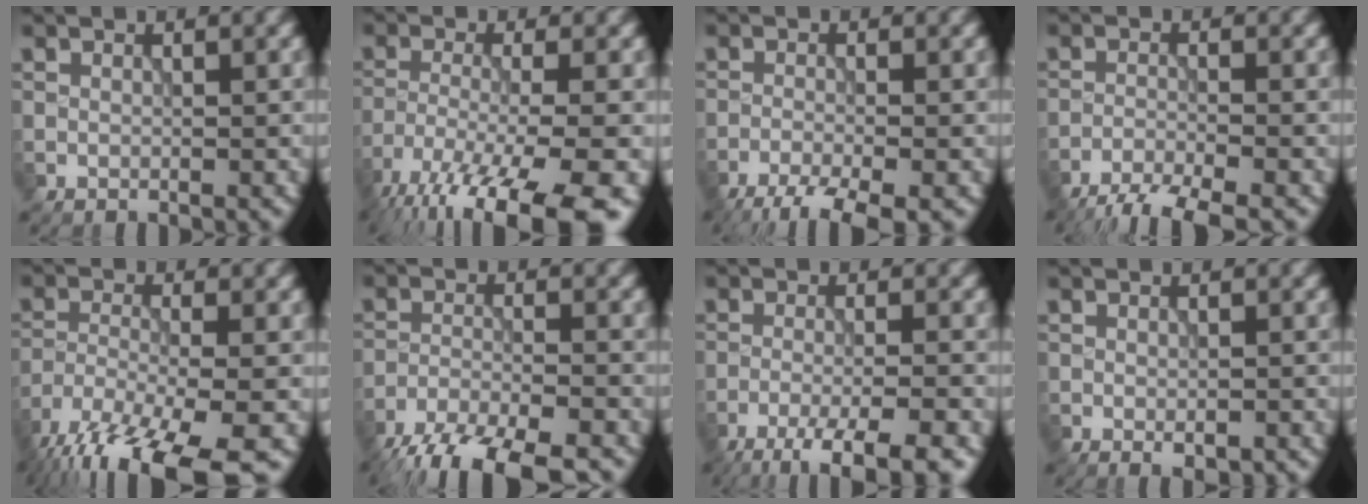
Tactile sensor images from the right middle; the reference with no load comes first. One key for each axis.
{"total": 13.9, "fx": -9.9, "fy": 3.5, "fz": 9.1, "tx": -0.171, "ty": -0.043, "tz": -0.145}
{"total": 5.0, "fx": -3.6, "fy": 0.9, "fz": 3.3, "tx": -0.057, "ty": -0.009, "tz": -0.072}
{"total": 5.2, "fx": -4.4, "fy": 0.6, "fz": 2.7, "tx": -0.048, "ty": -0.016, "tz": -0.086}
{"total": 12.9, "fx": -9.9, "fy": 3.4, "fz": 7.6, "tx": -0.150, "ty": -0.041, "tz": -0.157}
{"total": 10.4, "fx": -8.9, "fy": 2.8, "fz": 4.6, "tx": -0.082, "ty": -0.031, "tz": -0.144}
{"total": 6.9, "fx": -4.9, "fy": 1.2, "fz": 4.8, "tx": -0.069, "ty": -0.011, "tz": -0.081}
{"total": 1.5, "fx": -0.8, "fy": 0.5, "fz": 1.2, "tx": -0.016, "ty": -0.004, "tz": -0.009}